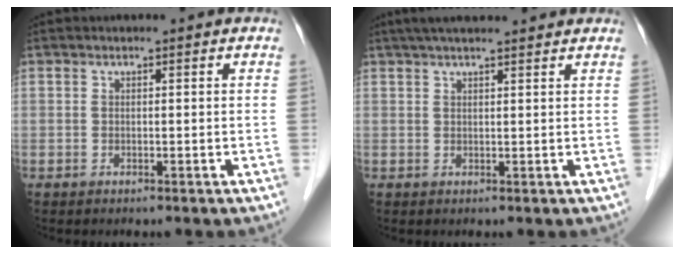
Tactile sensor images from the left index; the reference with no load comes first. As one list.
[{"total": 9.7, "force": [8.4, 1.1, 4.8], "torque": [-0.072, 0.038, 0.115]}]